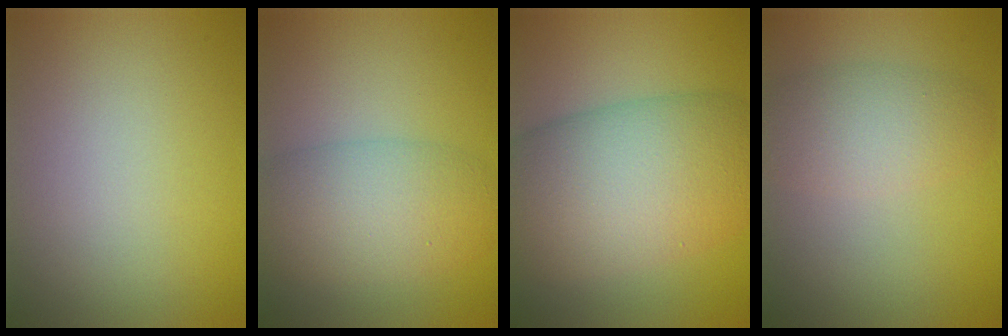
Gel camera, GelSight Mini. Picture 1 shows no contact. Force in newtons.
{"total": 5.7, "press": 5.7, "slide": 0.2}
{"total": 11.2, "press": 11.2, "slide": 0.4}
{"total": 3.8, "press": 3.8, "slide": 0.1}